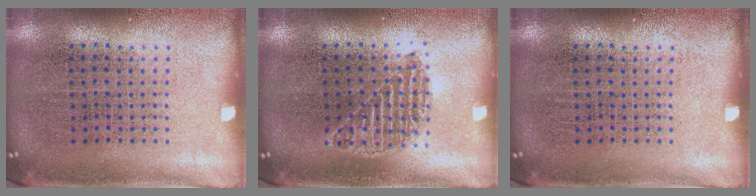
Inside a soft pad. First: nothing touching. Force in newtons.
{"total": 1.1, "press": 1.0, "slide": 0.5}
{"total": 0.0}